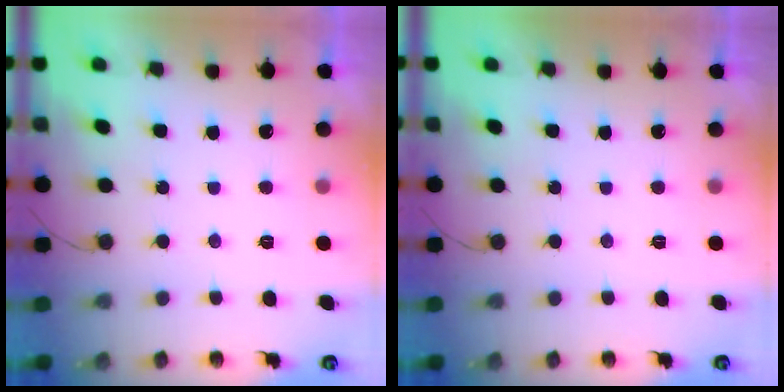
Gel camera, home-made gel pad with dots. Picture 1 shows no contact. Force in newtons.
{"total": 1.8, "press": 1.8, "slide": 0.1}